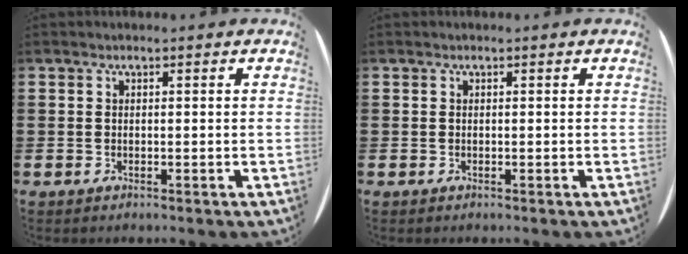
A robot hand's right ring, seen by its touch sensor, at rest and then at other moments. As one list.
[{"total": 0.0}]